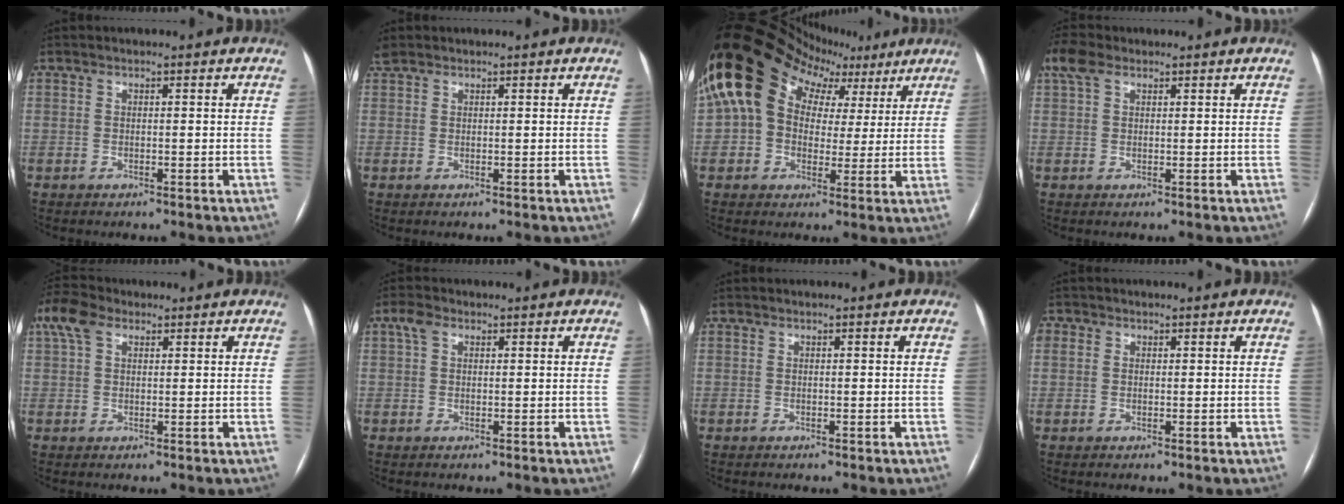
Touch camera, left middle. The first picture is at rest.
{"total": 1.1, "force": [1.0, 0.4, 0.2], "torque": [-0.016, 0.018, 0.025]}
{"total": 15.6, "force": [4.6, 12.5, 8.2], "torque": [-0.162, 0.093, 0.088]}
{"total": 4.3, "force": [2.6, 2.3, 2.6], "torque": [-0.067, 0.032, 0.058]}
{"total": 5.5, "force": [2.9, 3.1, 3.5], "torque": [-0.086, 0.037, 0.058]}
{"total": 2.2, "force": [1.0, 1.3, 1.5], "torque": [-0.037, 0.022, 0.022]}
{"total": 0.0}
{"total": 1.8, "force": [-1.6, 0.7, -0.3], "torque": [-0.011, 0.019, -0.010]}